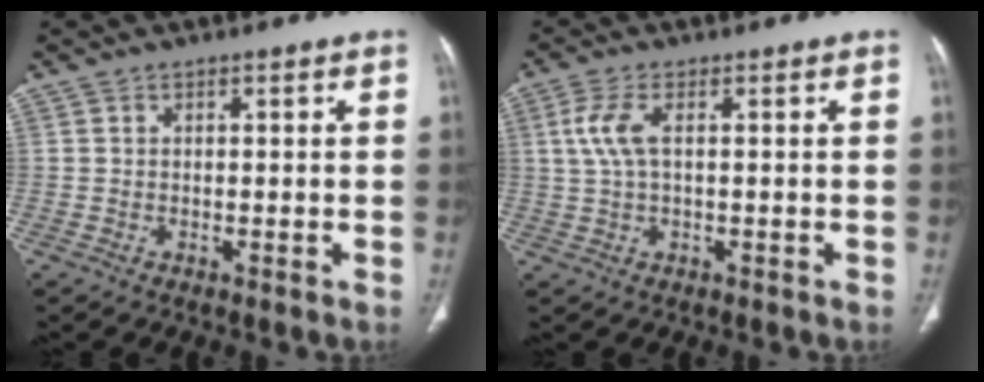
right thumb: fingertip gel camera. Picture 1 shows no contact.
{"total": 5.1, "force": [1.1, 2.0, 4.6], "torque": [-0.125, 0.010, 0.023]}